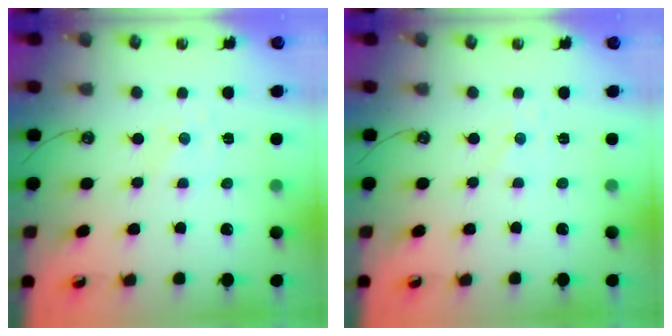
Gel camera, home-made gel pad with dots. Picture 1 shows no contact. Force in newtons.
{"total": 1.4, "press": 1.3, "slide": 0.4}